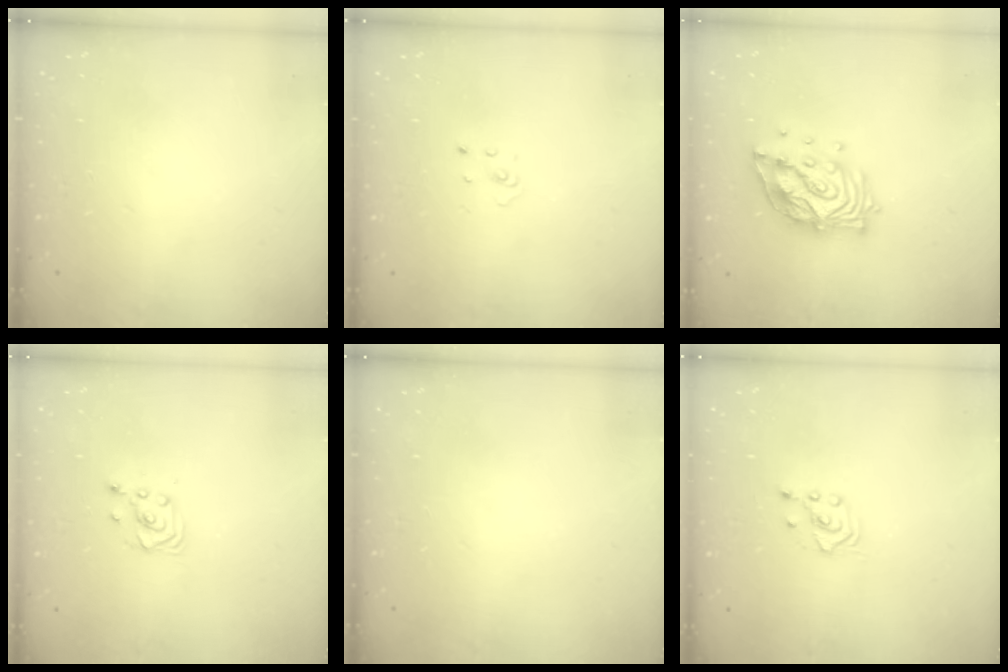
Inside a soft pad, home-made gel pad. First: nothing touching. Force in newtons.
{"total": 1.5, "press": 1.5, "slide": 0.1}
{"total": 13.7, "press": 13.7, "slide": 1.2}
{"total": 2.9, "press": 2.9, "slide": 0.4}
{"total": 0.0}
{"total": 2.5, "press": 2.4, "slide": 0.9}